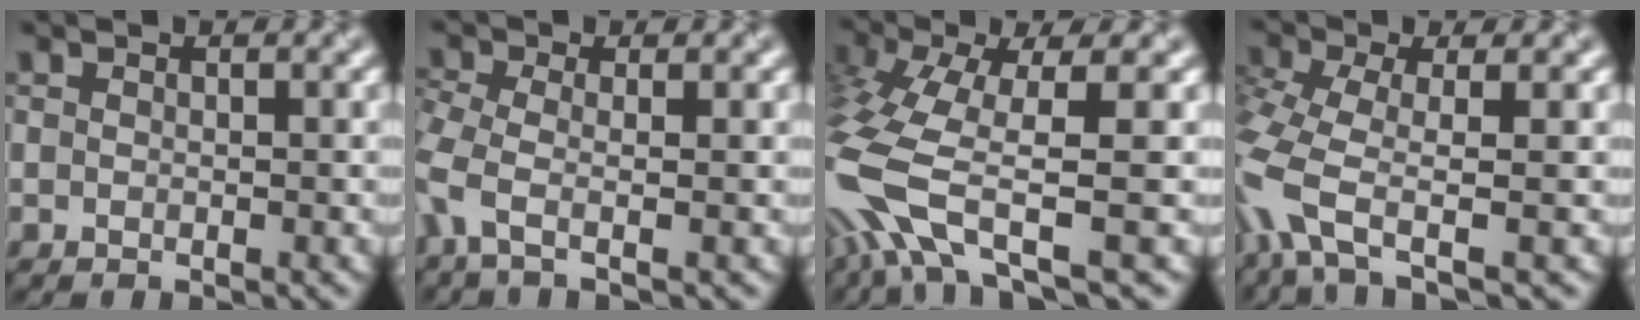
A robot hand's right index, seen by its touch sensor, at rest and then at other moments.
{"total": 3.1, "force": [-1.1, 1.0, 2.8], "torque": [-0.075, -0.009, -0.033]}
{"total": 10.0, "force": [-4.0, 3.4, 8.5], "torque": [-0.202, -0.003, -0.084]}
{"total": 6.4, "force": [-3.1, 2.2, 5.1], "torque": [-0.132, -0.009, -0.073]}